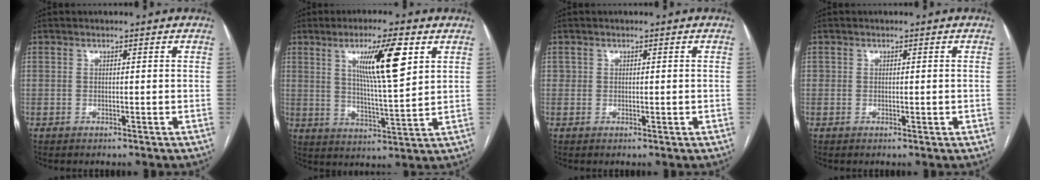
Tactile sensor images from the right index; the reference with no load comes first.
{"total": 11.2, "force": [4.7, 0.8, 10.1], "torque": [-0.172, -0.002, 0.079]}
{"total": 1.0, "force": [0.0, 0.9, 0.5], "torque": [-0.009, 0.007, 0.005]}
{"total": 1.1, "force": [-0.2, 0.7, 0.8], "torque": [-0.014, 0.005, 0.003]}